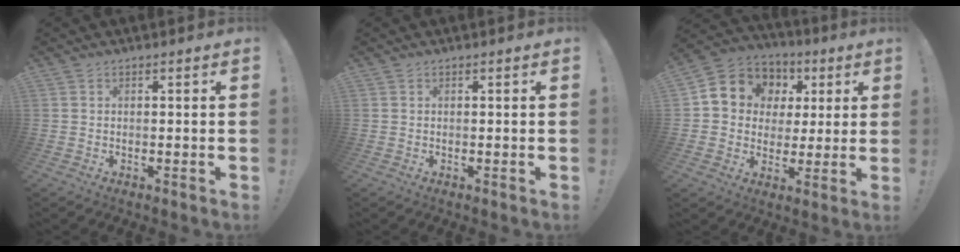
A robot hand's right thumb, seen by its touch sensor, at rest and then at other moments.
{"total": 0.0}
{"total": 10.0, "force": [3.2, 8.9, 3.1], "torque": [-0.051, -0.018, 0.069]}